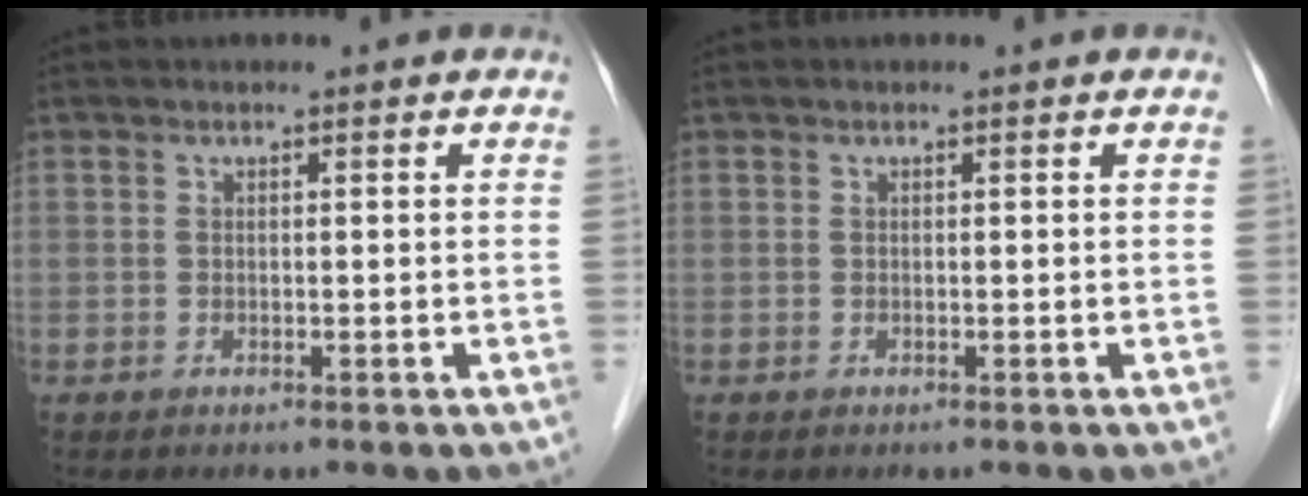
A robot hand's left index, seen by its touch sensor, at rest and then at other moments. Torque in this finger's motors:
{"motor_torque": [-0.01, 0.01, 0.02, 0.00]}